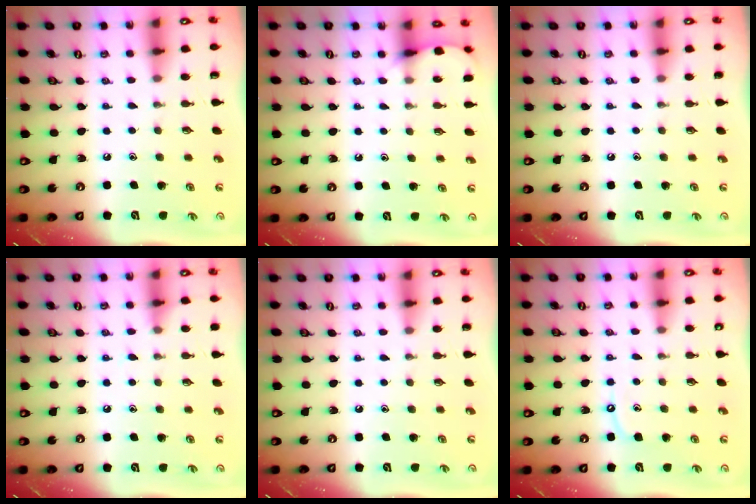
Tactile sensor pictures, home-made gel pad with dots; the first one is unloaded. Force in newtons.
{"total": 3.9, "press": 3.9, "slide": 0.3}
{"total": 0.0}
{"total": 4.7, "press": 4.7, "slide": 0.7}
{"total": 0.0}
{"total": 4.0, "press": 4.0, "slide": 0.3}